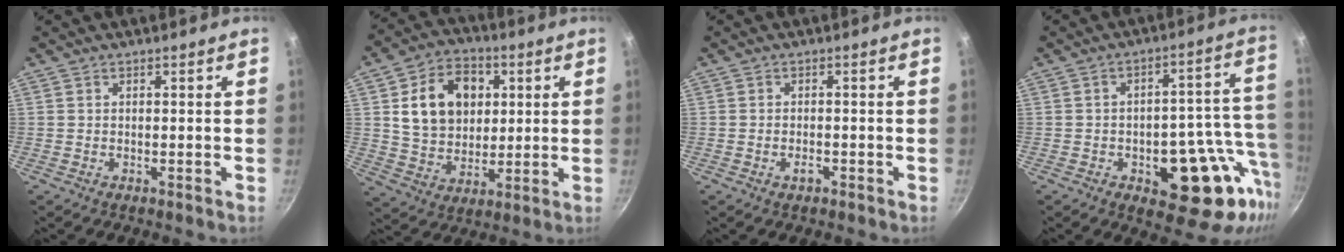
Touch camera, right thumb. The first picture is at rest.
{"total": 15.5, "force": [3.5, 11.9, 9.4], "torque": [-0.128, 0.003, 0.061]}
{"total": 1.7, "force": [-0.9, 0.9, 1.1], "torque": [-0.021, 0.007, -0.017]}
{"total": 17.2, "force": [-5.1, 8.6, 14.0], "torque": [-0.121, 0.028, -0.068]}